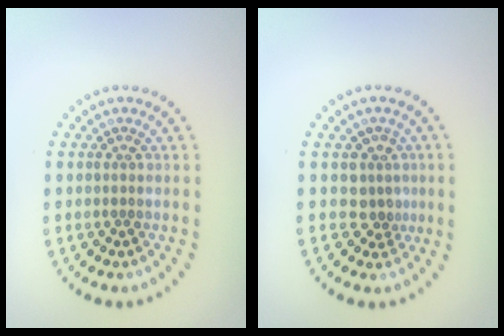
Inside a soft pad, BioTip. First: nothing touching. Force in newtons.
{"total": 2.0, "press": 1.4, "slide": 1.4}